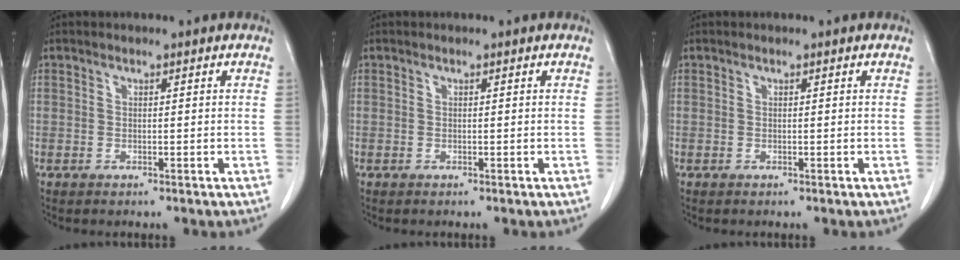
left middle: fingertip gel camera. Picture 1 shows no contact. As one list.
[{"total": 0.0}, {"total": 0.0}]